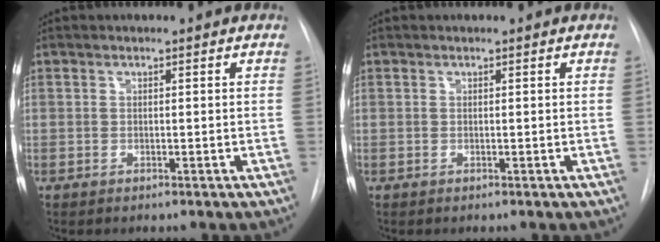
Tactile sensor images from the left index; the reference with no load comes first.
{"total": 0.0}